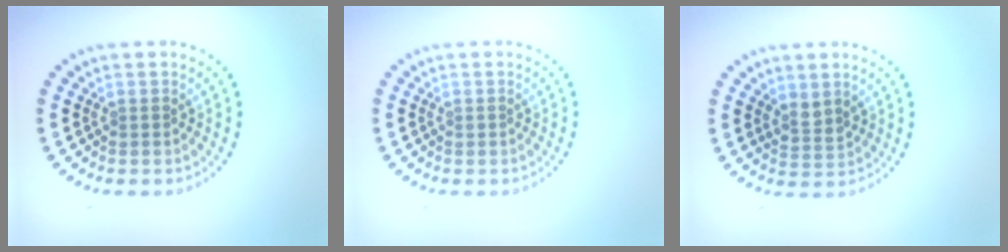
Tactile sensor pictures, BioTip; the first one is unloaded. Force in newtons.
{"total": 0.0}
{"total": 1.6, "press": 1.3, "slide": 1.0}